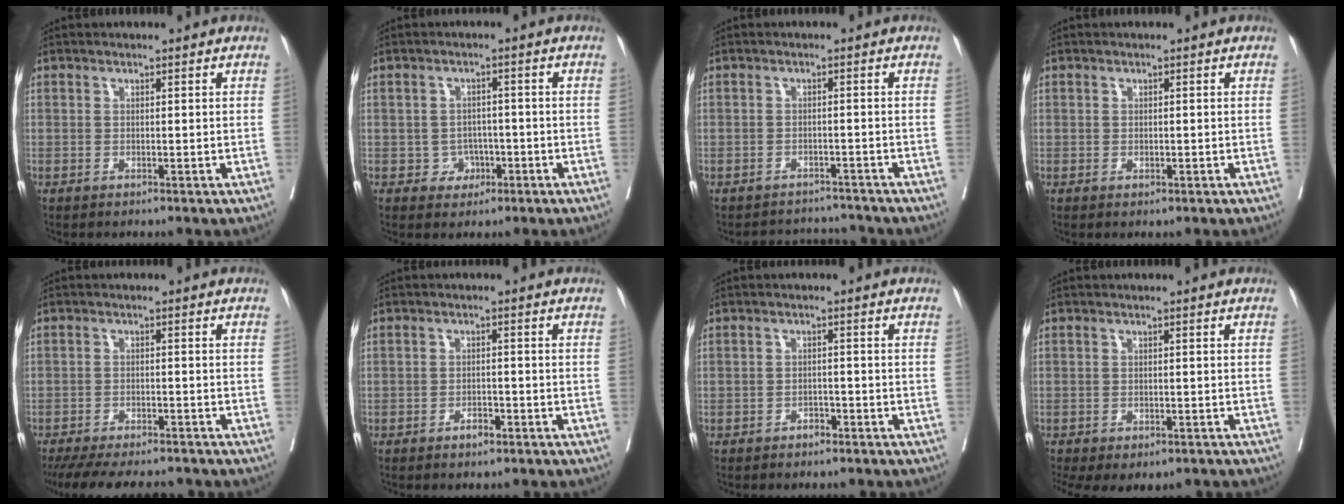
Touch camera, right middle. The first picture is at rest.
{"total": 3.1, "force": [-1.1, 2.7, 0.8], "torque": [-0.002, 0.009, -0.010]}
{"total": 4.4, "force": [-4.2, 0.8, -1.1], "torque": [0.016, 0.010, -0.057]}
{"total": 0.7, "force": [-0.1, 0.7, 0.2], "torque": [-0.004, 0.000, 0.002]}
{"total": 15.8, "force": [-14.0, 3.7, 6.4], "torque": [-0.141, -0.018, -0.189]}
{"total": 2.3, "force": [-1.7, 0.8, 1.2], "torque": [-0.023, 0.003, -0.023]}
{"total": 2.3, "force": [-1.8, 1.0, 0.9], "torque": [-0.018, 0.003, -0.022]}
{"total": 11.8, "force": [-8.7, 5.9, 5.4], "torque": [-0.128, -0.006, -0.105]}